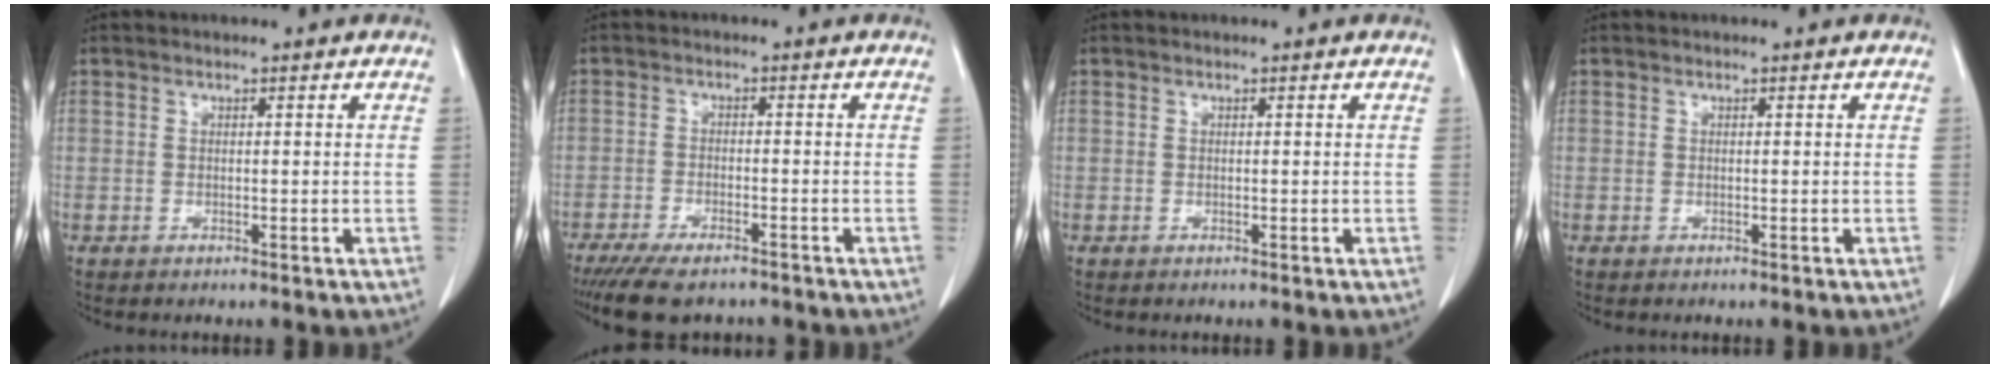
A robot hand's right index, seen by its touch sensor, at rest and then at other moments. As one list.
[{"total": 8.8, "force": [-7.2, 2.4, 4.5], "torque": [-0.066, -0.011, -0.109]}, {"total": 0.0}, {"total": 0.0}]